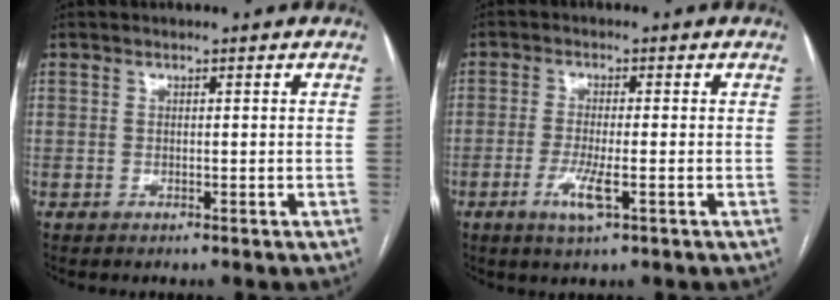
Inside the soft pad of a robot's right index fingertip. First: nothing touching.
{"total": 4.8, "force": [-1.9, 0.6, 4.4], "torque": [-0.090, -0.010, -0.033]}